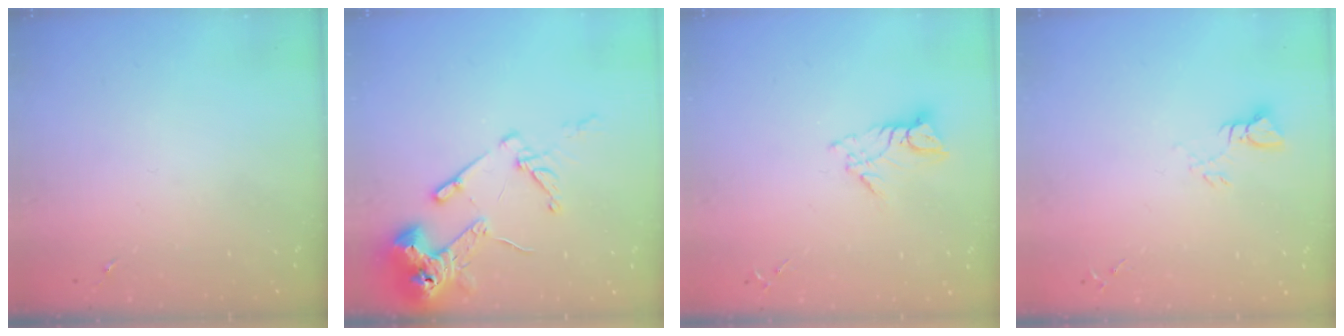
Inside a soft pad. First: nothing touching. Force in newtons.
{"total": 14.1, "press": 13.9, "slide": 2.0}
{"total": 8.4, "press": 8.4, "slide": 0.9}
{"total": 3.6, "press": 3.5, "slide": 0.3}